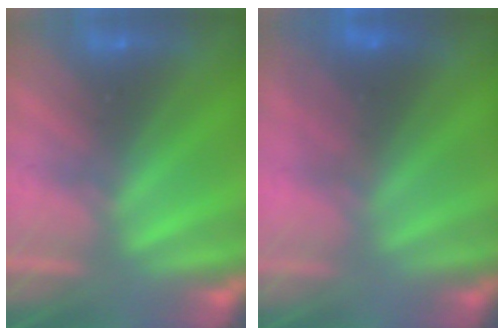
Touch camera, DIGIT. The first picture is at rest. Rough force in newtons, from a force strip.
{"total": 2.9}